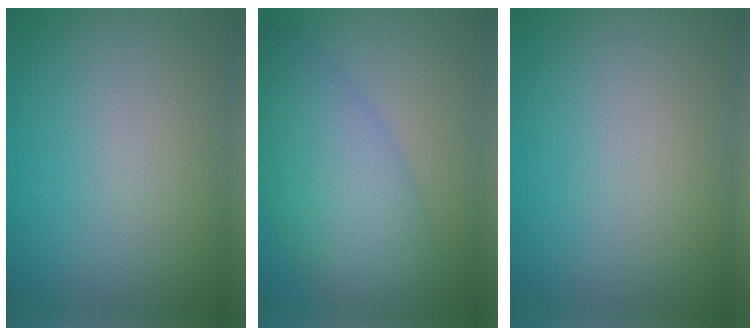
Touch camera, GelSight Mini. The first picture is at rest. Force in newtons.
{"total": 8.0, "press": 8.0, "slide": 0.3}
{"total": 0.0}